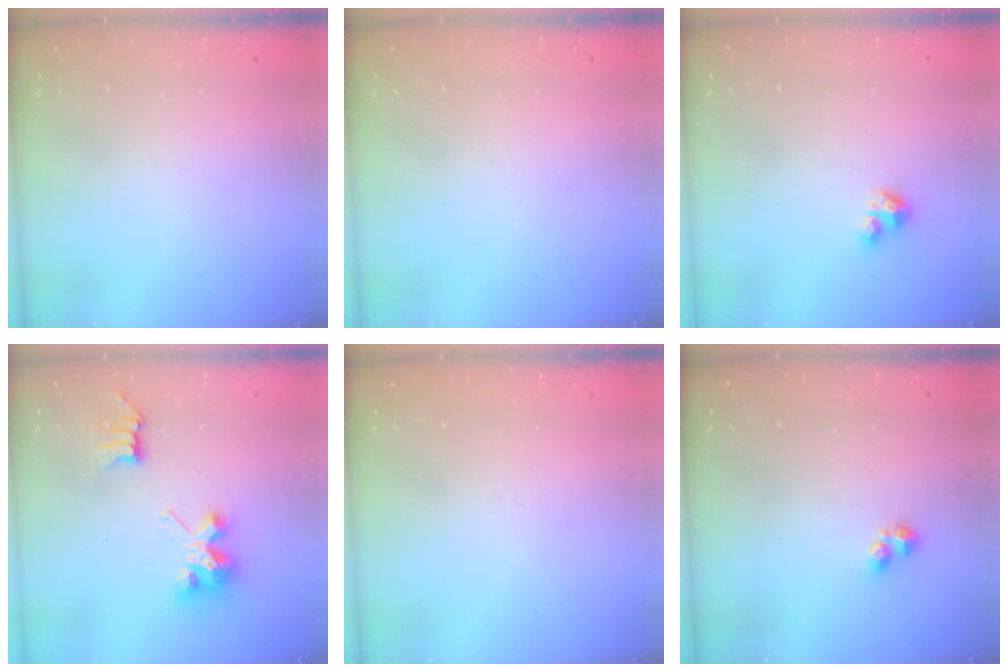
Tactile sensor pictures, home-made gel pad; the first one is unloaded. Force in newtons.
{"total": 0.0}
{"total": 2.8, "press": 2.8, "slide": 0.2}
{"total": 6.7, "press": 6.7, "slide": 0.1}
{"total": 0.0}
{"total": 2.3, "press": 2.2, "slide": 0.6}